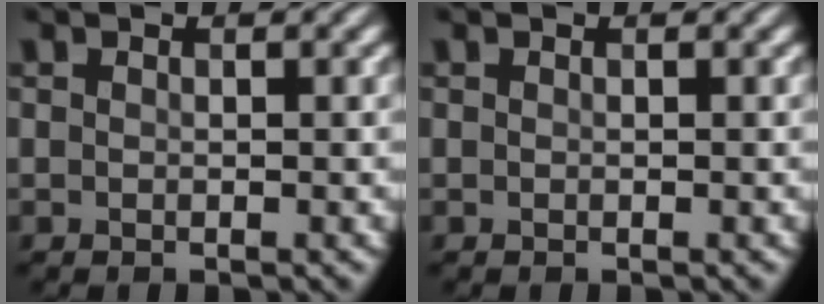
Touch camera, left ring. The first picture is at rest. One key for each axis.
{"total": 0.0}